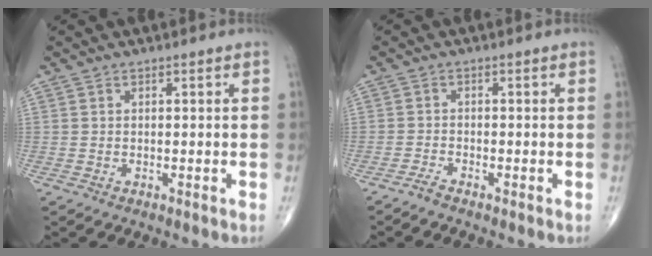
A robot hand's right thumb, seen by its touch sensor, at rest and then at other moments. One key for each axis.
{"total": 1.4, "fx": -1.3, "fy": -0.1, "fz": 0.5, "tx": -0.019, "ty": 0.003, "tz": -0.029}